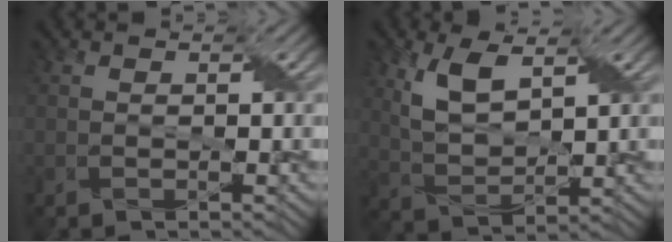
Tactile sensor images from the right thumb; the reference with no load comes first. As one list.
[{"total": 6.5, "force": [3.2, 3.0, 4.8], "torque": [-0.114, -0.002, 0.065]}]